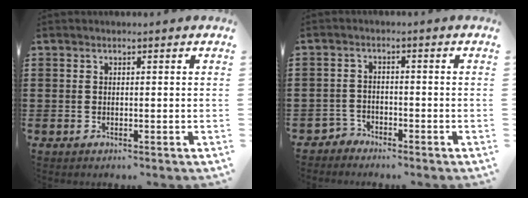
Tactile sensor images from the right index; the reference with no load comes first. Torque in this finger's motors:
{"motor_torque": [-0.87, 1.27, 0.00, 0.00]}